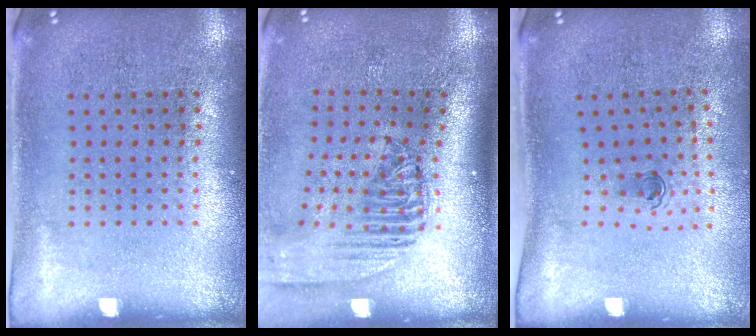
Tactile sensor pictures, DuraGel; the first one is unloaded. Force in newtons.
{"total": 2.4, "press": 1.8, "slide": 1.6}
{"total": 0.6, "press": 0.3, "slide": 0.5}